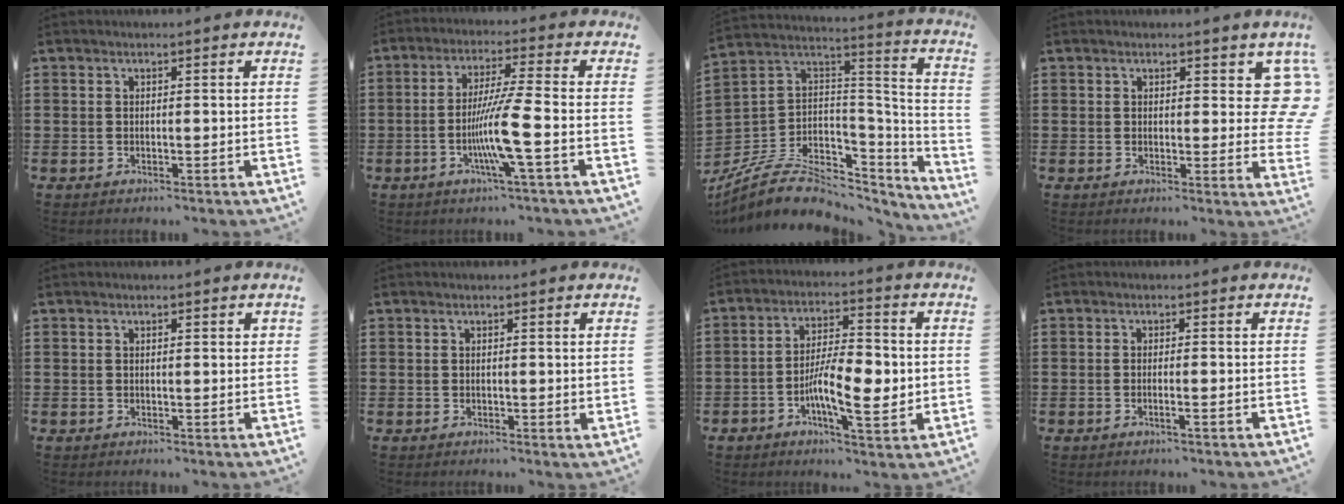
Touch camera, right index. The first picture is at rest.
{"total": 9.0, "force": [-2.8, -0.6, 8.6], "torque": [-0.173, -0.020, -0.061]}
{"total": 9.9, "force": [-5.7, 6.1, 5.3], "torque": [-0.117, 0.009, -0.102]}
{"total": 6.1, "force": [2.8, 3.4, 4.3], "torque": [-0.045, -0.007, 0.044]}
{"total": 0.5, "force": [0.2, 0.3, 0.3], "torque": [-0.007, 0.002, 0.005]}
{"total": 0.5, "force": [0.2, 0.1, 0.5], "torque": [-0.010, 0.001, 0.004]}
{"total": 9.7, "force": [-2.2, 3.5, 8.8], "torque": [-0.154, 0.002, -0.040]}
{"total": 1.6, "force": [-0.8, -0.1, 1.3], "torque": [-0.021, -0.004, -0.015]}